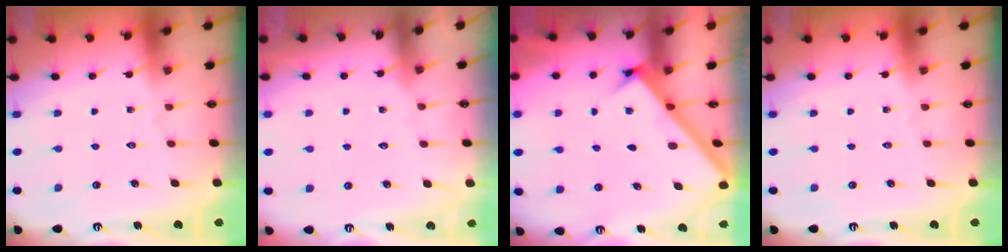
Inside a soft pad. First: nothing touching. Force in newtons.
{"total": 3.0, "press": 3.0, "slide": 0.4}
{"total": 3.0, "press": 3.0, "slide": 0.1}
{"total": 0.0}